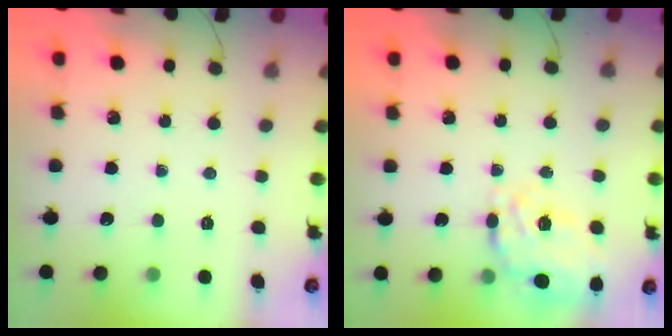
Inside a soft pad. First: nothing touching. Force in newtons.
{"total": 14.6, "press": 14.1, "slide": 3.9}